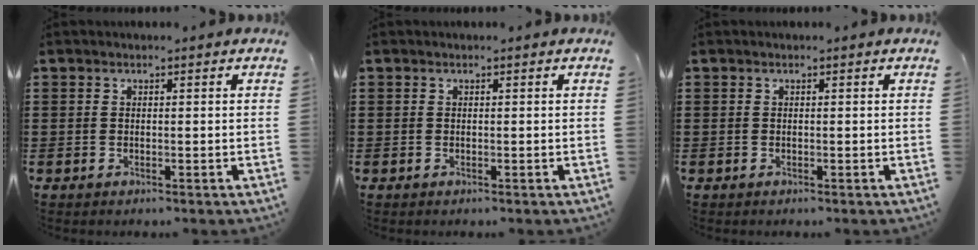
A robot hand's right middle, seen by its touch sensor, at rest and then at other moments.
{"total": 0.0}
{"total": 0.0}